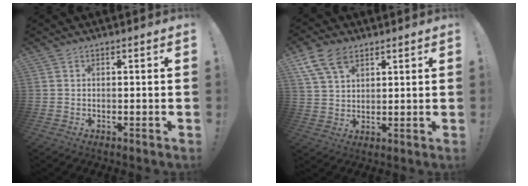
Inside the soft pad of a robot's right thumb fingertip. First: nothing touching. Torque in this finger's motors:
{"motor_torque": [0.01, 0.16, 0.26, 0.05, 0.02]}